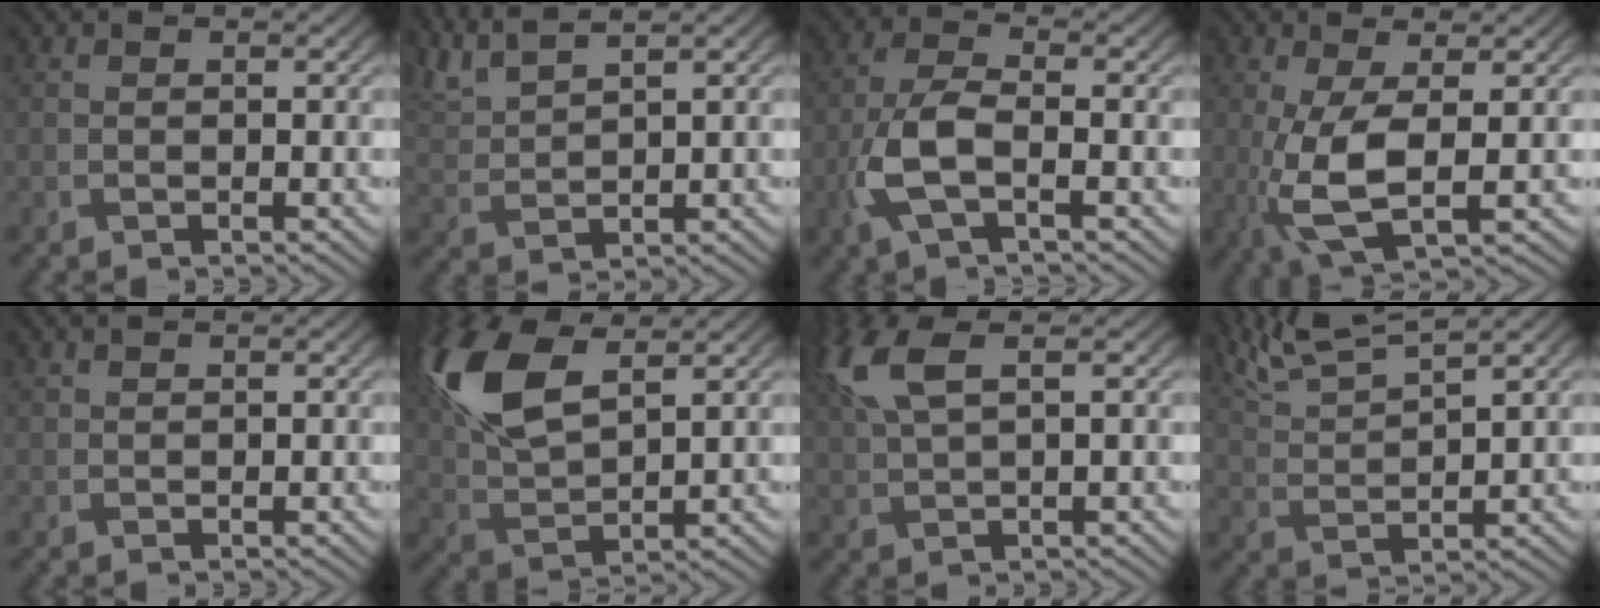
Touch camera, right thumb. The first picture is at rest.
{"total": 5.4, "force": [4.5, 1.0, 2.8], "torque": [-0.068, 0.018, 0.096]}
{"total": 6.5, "force": [-2.6, 2.5, 5.4], "torque": [-0.131, -0.002, -0.059]}
{"total": 7.5, "force": [-0.9, 2.5, 7.1], "torque": [-0.163, -0.005, -0.021]}
{"total": 0.6, "force": [0.6, 0.0, 0.1], "torque": [-0.005, 0.003, 0.015]}
{"total": 12.3, "force": [5.2, 5.5, 9.7], "torque": [-0.242, 0.018, 0.103]}
{"total": 7.0, "force": [2.8, 2.2, 5.9], "torque": [-0.152, 0.020, 0.058]}
{"total": 8.3, "force": [6.6, 1.4, 4.8], "torque": [-0.105, 0.020, 0.123]}